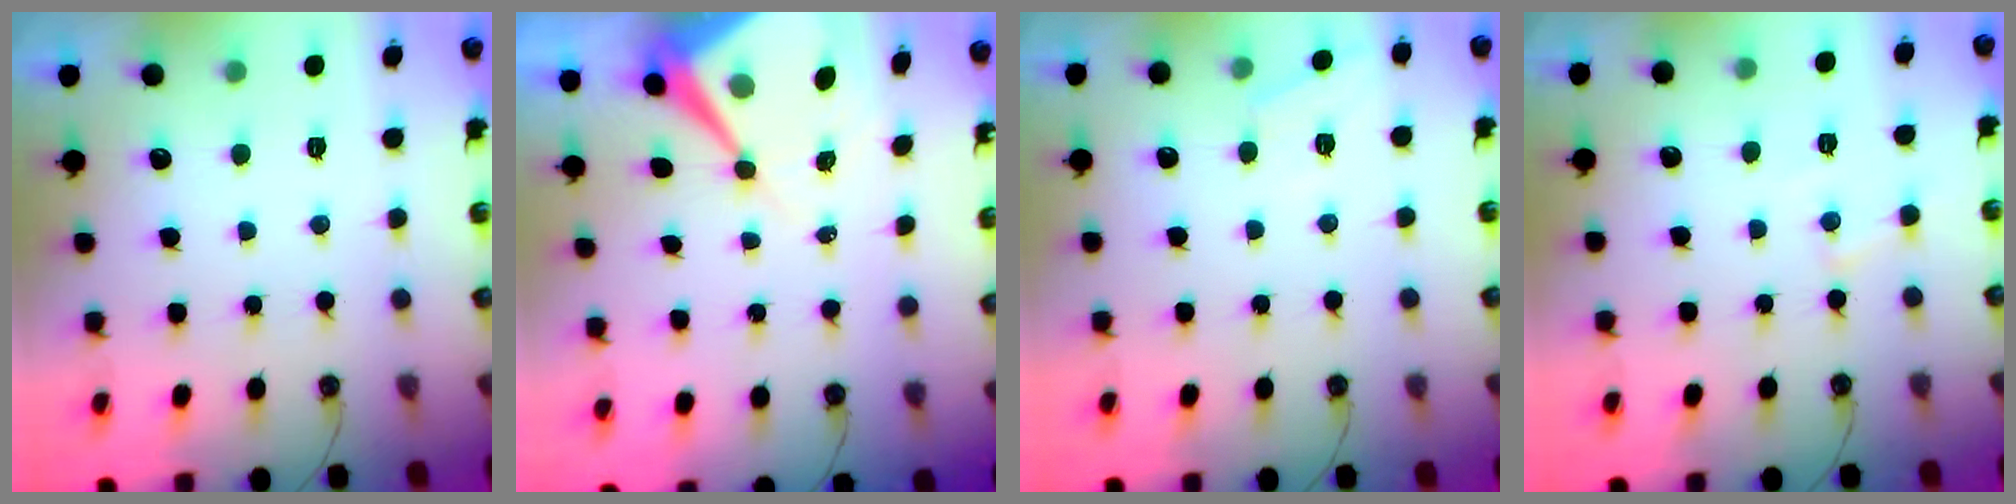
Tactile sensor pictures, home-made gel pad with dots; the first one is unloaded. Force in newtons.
{"total": 9.8, "press": 9.8, "slide": 0.8}
{"total": 4.4, "press": 4.4, "slide": 0.6}
{"total": 6.0, "press": 6.0, "slide": 0.6}